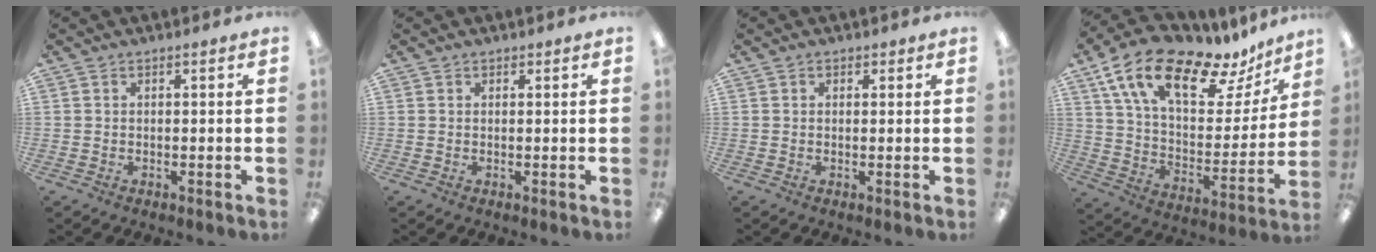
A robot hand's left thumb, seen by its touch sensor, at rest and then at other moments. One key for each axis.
{"total": 0.6, "fx": 0.5, "fy": 0.3, "fz": 0.0, "tx": 0.000, "ty": 0.001, "tz": 0.009}
{"total": 1.0, "fx": 0.5, "fy": 0.8, "fz": 0.2, "tx": 0.005, "ty": 0.001, "tz": 0.007}
{"total": 21.2, "fx": 14.2, "fy": 8.9, "fz": 13.1, "tx": -0.217, "ty": -0.082, "tz": 0.241}